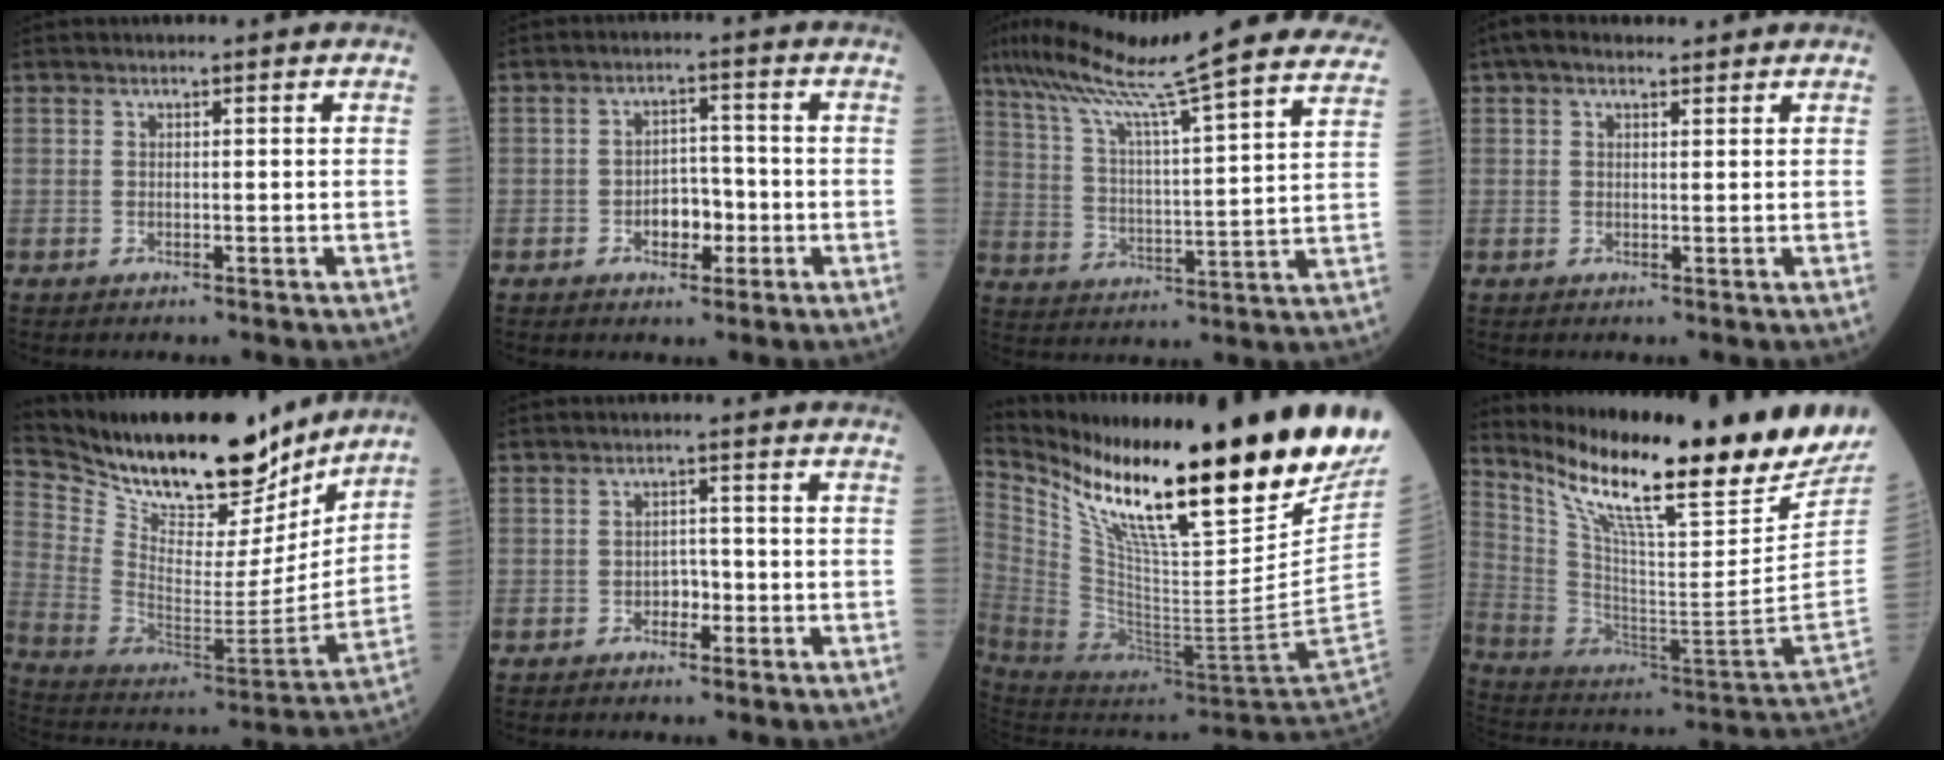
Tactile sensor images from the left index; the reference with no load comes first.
{"total": 4.6, "force": [-1.7, 2.8, 3.3], "torque": [-0.051, 0.011, -0.027]}
{"total": 30.2, "force": [26.4, -0.2, 14.6], "torque": [-0.251, -0.038, 0.356]}
{"total": 3.5, "force": [2.4, 1.5, 2.0], "torque": [-0.045, 0.031, 0.041]}
{"total": 24.7, "force": [21.2, 6.7, 10.9], "torque": [-0.199, -0.018, 0.335]}
{"total": 2.2, "force": [-1.0, 1.4, 1.4], "torque": [-0.016, 0.007, -0.018]}
{"total": 31.7, "force": [21.8, 2.2, 22.9], "torque": [-0.360, -0.058, 0.344]}
{"total": 26.9, "force": [21.2, 2.5, 16.3], "torque": [-0.284, -0.062, 0.328]}